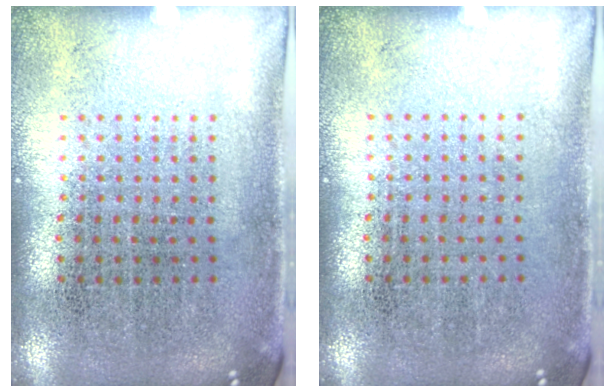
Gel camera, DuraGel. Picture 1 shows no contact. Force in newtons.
{"total": 0.0}